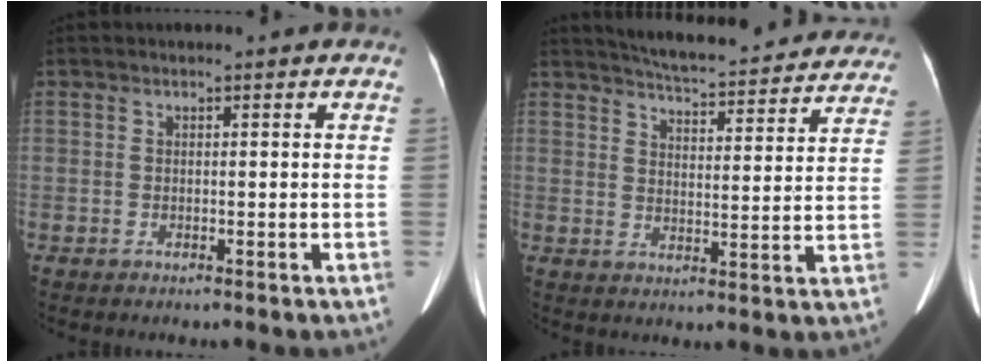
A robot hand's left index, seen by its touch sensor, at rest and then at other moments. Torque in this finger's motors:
{"motor_torque": [0.24, -1.48, 0.00, 0.01]}